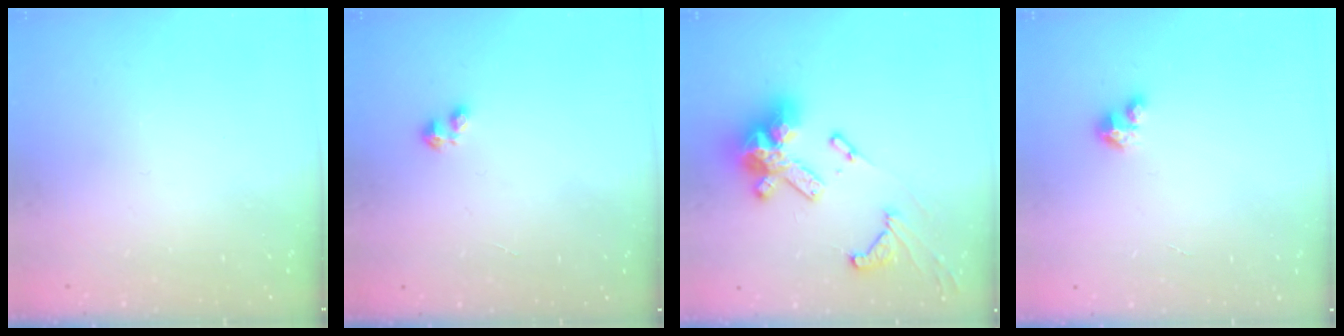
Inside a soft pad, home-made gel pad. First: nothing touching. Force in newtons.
{"total": 2.2, "press": 2.2, "slide": 0.4}
{"total": 18.7, "press": 18.6, "slide": 1.9}
{"total": 2.8, "press": 2.8, "slide": 0.2}